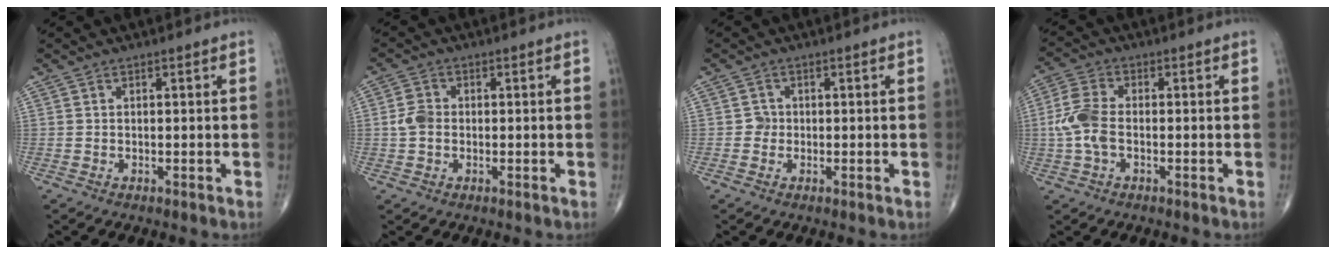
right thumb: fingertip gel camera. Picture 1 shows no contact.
{"total": 3.6, "force": [-0.2, 2.8, 2.3], "torque": [-0.046, 0.008, -0.009]}
{"total": 1.6, "force": [-0.2, 1.5, 0.4], "torque": [0.005, 0.006, -0.007]}
{"total": 7.0, "force": [-0.9, 4.0, 5.7], "torque": [-0.140, 0.016, -0.024]}